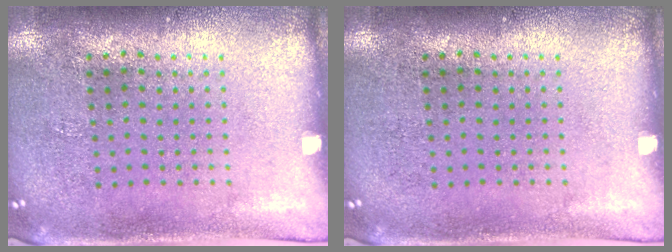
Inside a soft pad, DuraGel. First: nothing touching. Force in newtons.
{"total": 0.0}